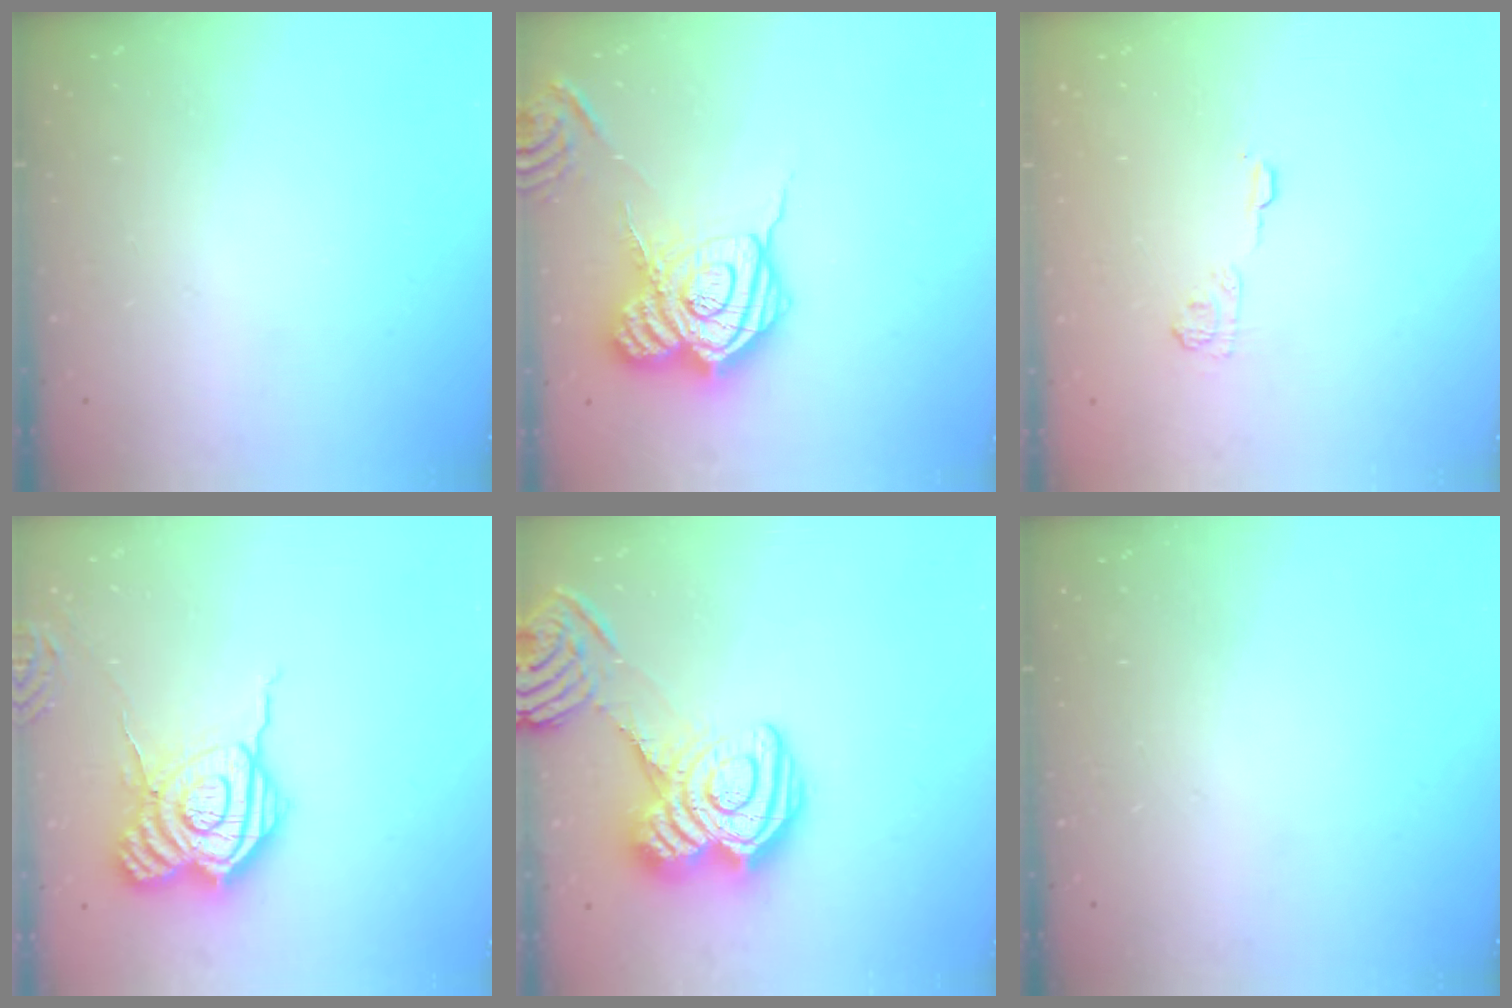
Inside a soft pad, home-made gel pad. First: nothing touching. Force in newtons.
{"total": 18.9, "press": 18.9, "slide": 1.5}
{"total": 5.2, "press": 4.9, "slide": 1.5}
{"total": 15.9, "press": 15.9, "slide": 1.0}
{"total": 16.9, "press": 16.8, "slide": 1.2}
{"total": 0.0}